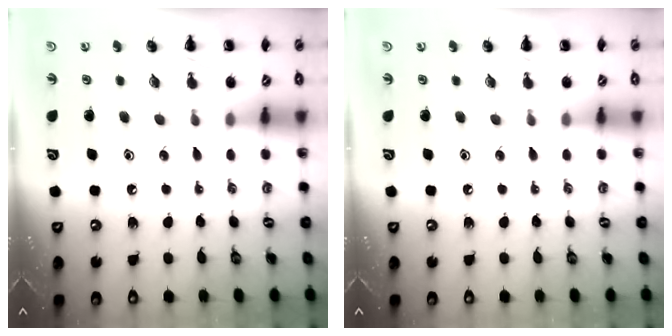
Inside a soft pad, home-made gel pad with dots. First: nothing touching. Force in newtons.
{"total": 0.0}